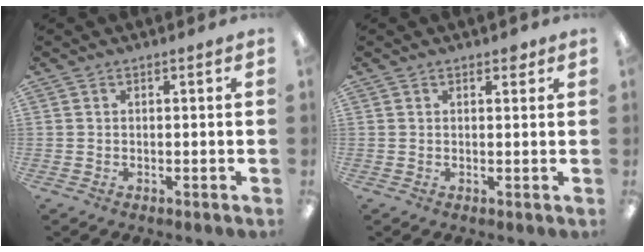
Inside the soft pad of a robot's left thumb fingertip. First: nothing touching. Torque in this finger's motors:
{"motor_torque": [0.09, -0.05, 0.59, -0.14, 0.00]}